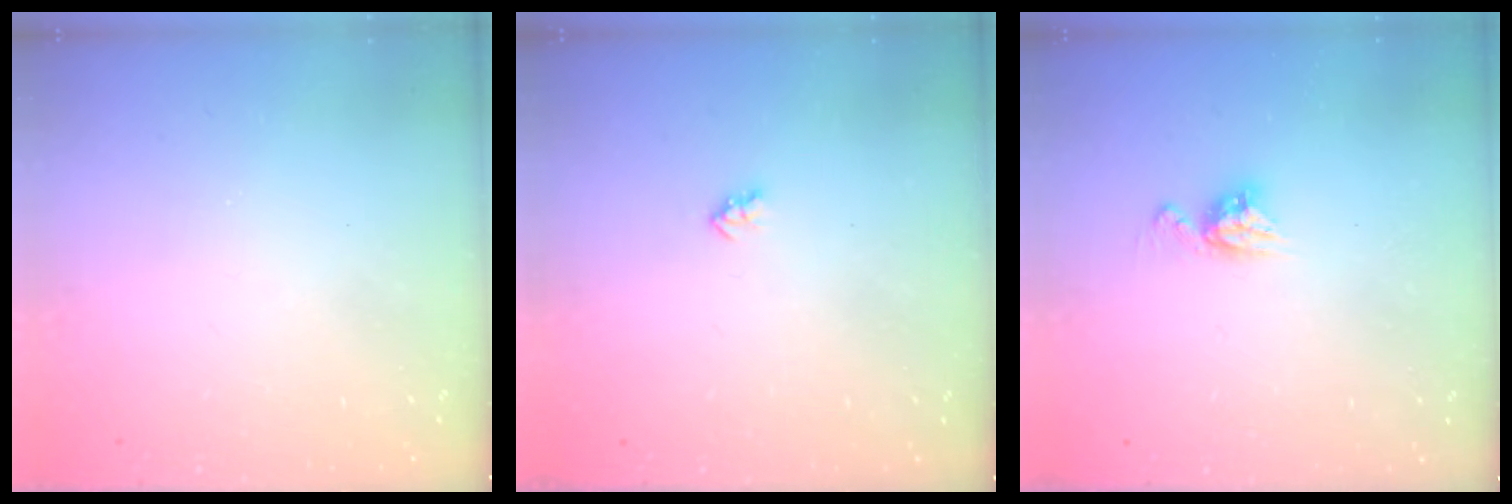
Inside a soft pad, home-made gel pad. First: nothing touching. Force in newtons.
{"total": 2.0, "press": 2.0, "slide": 0.3}
{"total": 6.8, "press": 6.8, "slide": 0.5}